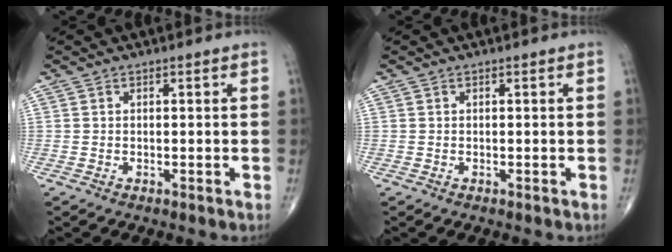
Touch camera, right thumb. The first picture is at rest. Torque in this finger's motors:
{"motor_torque": [0.21, 0.21, 0.00, 0.00, 0.01]}